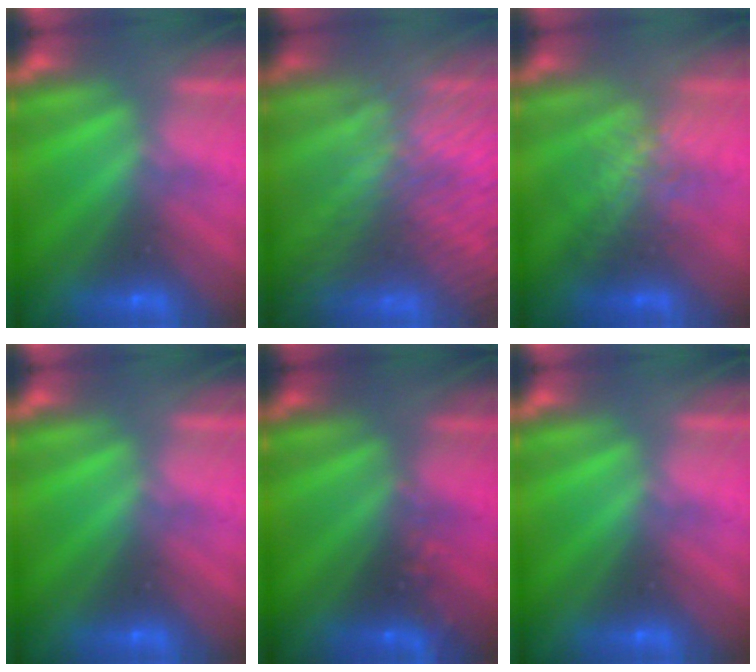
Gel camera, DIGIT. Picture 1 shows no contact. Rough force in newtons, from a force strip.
{"total": 7.6}
{"total": 2.7}
{"total": 0.0}
{"total": 2.4}
{"total": 0.0}